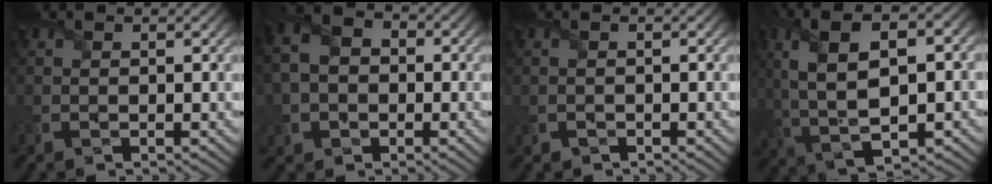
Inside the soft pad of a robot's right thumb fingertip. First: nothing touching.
{"total": 7.7, "force": [-1.1, 6.3, 4.2], "torque": [-0.112, -0.006, -0.031]}
{"total": 0.9, "force": [-0.6, 0.6, 0.1], "torque": [-0.003, -0.004, -0.012]}
{"total": 13.7, "force": [1.4, 6.9, 11.8], "torque": [-0.239, 0.001, 0.032]}